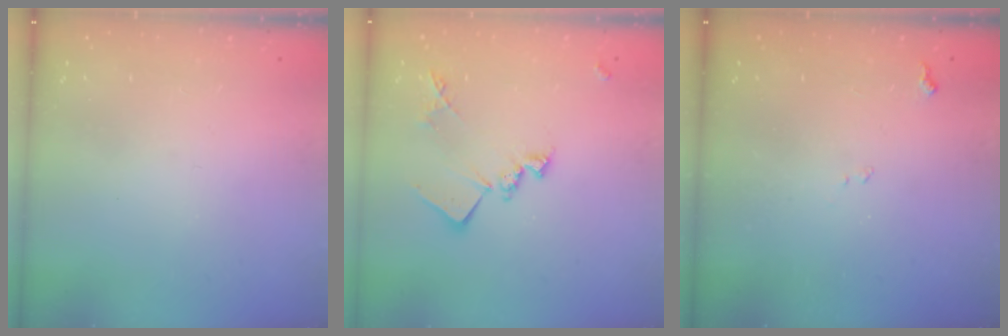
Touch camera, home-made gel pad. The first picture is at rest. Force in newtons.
{"total": 14.2, "press": 14.1, "slide": 0.6}
{"total": 7.6, "press": 7.6, "slide": 0.9}